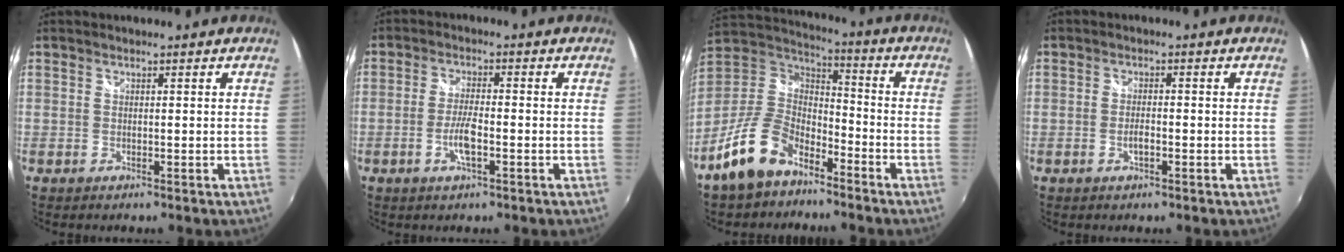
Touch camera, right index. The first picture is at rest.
{"total": 4.8, "force": [-1.8, 0.9, 4.3], "torque": [-0.091, -0.002, -0.035]}
{"total": 13.9, "force": [-9.0, 7.4, 7.7], "torque": [-0.174, 0.008, -0.164]}
{"total": 2.2, "force": [-0.9, 0.6, 1.9], "torque": [-0.039, 0.000, -0.018]}